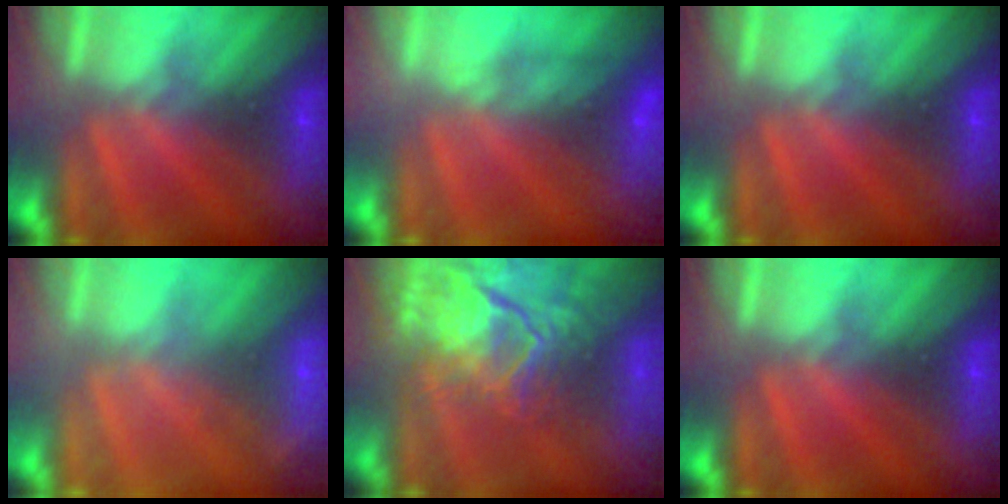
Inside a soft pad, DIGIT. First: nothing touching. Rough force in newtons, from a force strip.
{"total": 4.8}
{"total": 0.0}
{"total": 1.9}
{"total": 7.9}
{"total": 0.0}